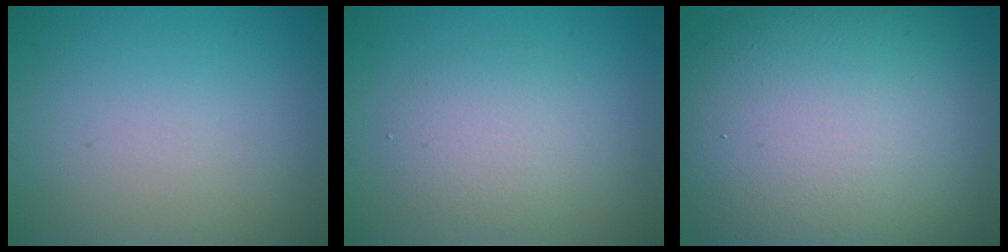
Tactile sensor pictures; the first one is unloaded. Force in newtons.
{"total": 2.9, "press": 2.9, "slide": 0.2}
{"total": 16.3, "press": 16.3, "slide": 0.7}